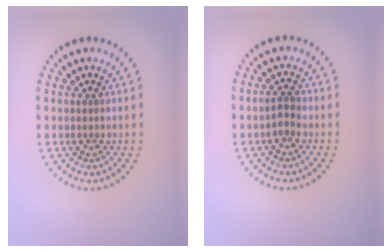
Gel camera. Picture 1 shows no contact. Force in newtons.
{"total": 1.5, "press": 1.5, "slide": 0.4}